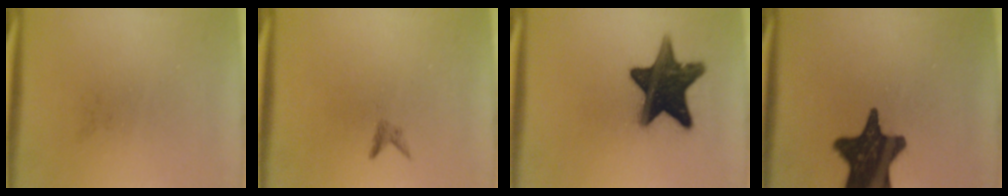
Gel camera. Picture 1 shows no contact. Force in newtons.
{"total": 0.8}
{"total": 15.0}
{"total": 17.0}